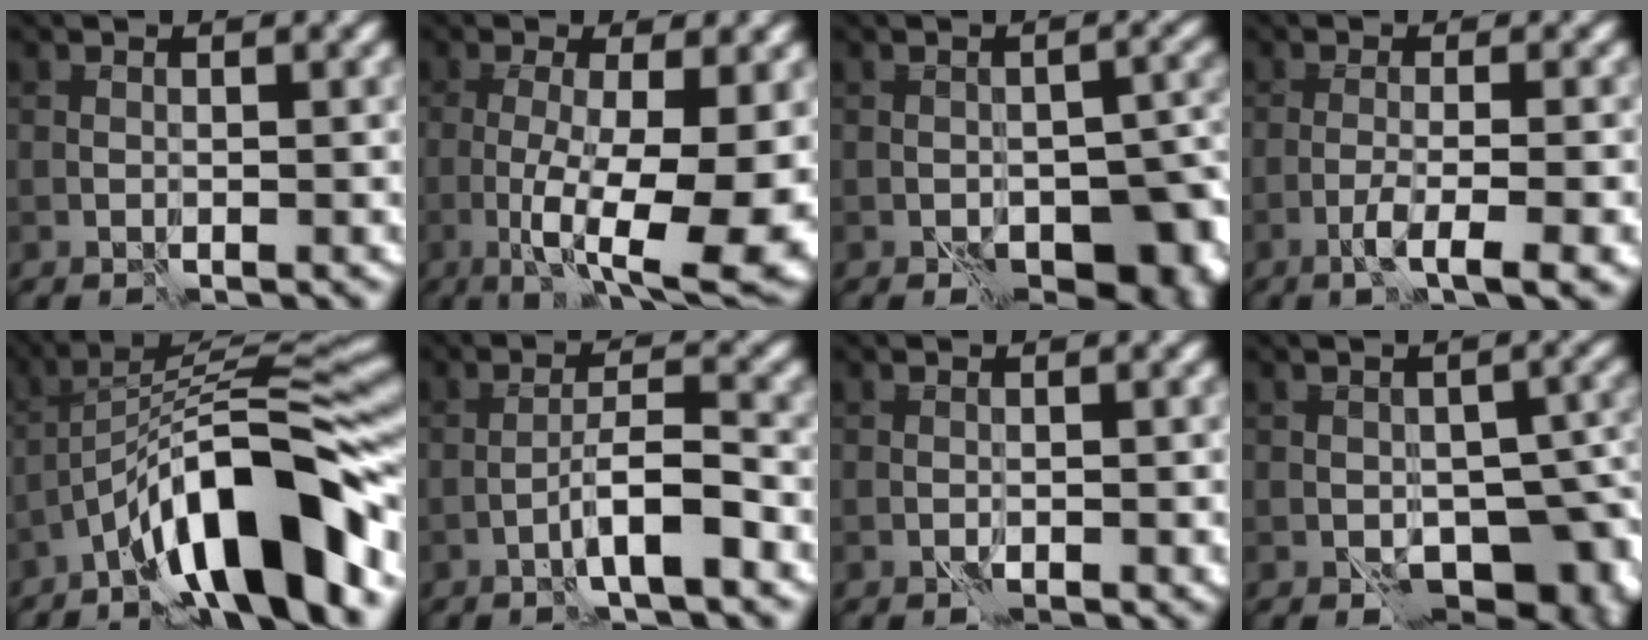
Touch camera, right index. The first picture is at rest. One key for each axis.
{"total": 11.6, "fx": -2.5, "fy": 3.1, "fz": 10.9, "tx": -0.157, "ty": -0.012, "tz": -0.032}
{"total": 7.7, "fx": -3.9, "fy": 4.1, "fz": 5.2, "tx": -0.060, "ty": -0.006, "tz": -0.041}
{"total": 4.6, "fx": -2.3, "fy": 1.0, "fz": 3.9, "tx": -0.059, "ty": 0.002, "tz": -0.043}
{"total": 11.7, "fx": -6.9, "fy": 2.6, "fz": 9.1, "tx": -0.128, "ty": 0.026, "tz": -0.119}
{"total": 3.6, "fx": -1.9, "fy": 0.4, "fz": 3.1, "tx": -0.051, "ty": 0.016, "tz": -0.039}
{"total": 1.1, "fx": -0.5, "fy": 0.3, "fz": 0.9, "tx": -0.013, "ty": 0.001, "tz": -0.009}
{"total": 9.1, "fx": -3.9, "fy": 5.1, "fz": 6.4, "tx": -0.066, "ty": -0.017, "tz": -0.044}